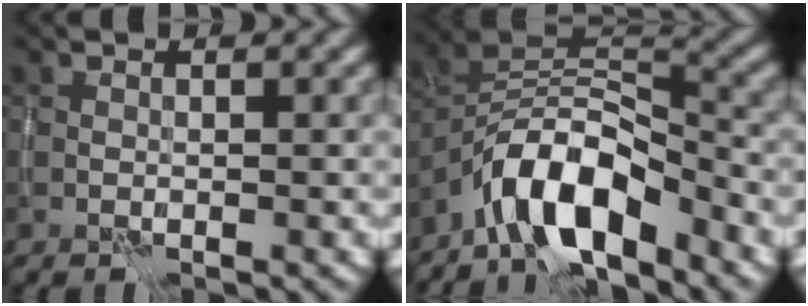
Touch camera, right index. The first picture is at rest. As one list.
[{"total": 8.0, "force": [-5.6, 2.6, 5.1], "torque": [-0.081, 0.009, -0.111]}]